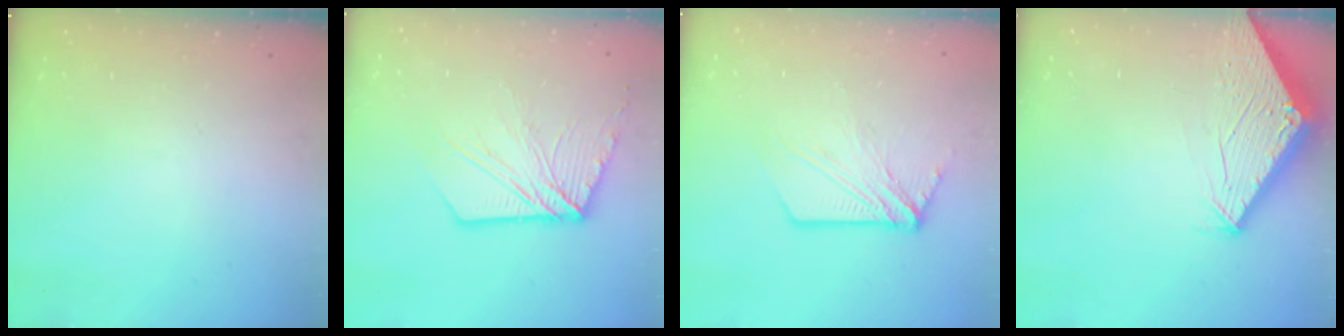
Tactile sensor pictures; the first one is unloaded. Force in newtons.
{"total": 12.9, "press": 12.8, "slide": 1.4}
{"total": 10.0, "press": 10.0, "slide": 0.8}
{"total": 2.8, "press": 2.8, "slide": 0.1}